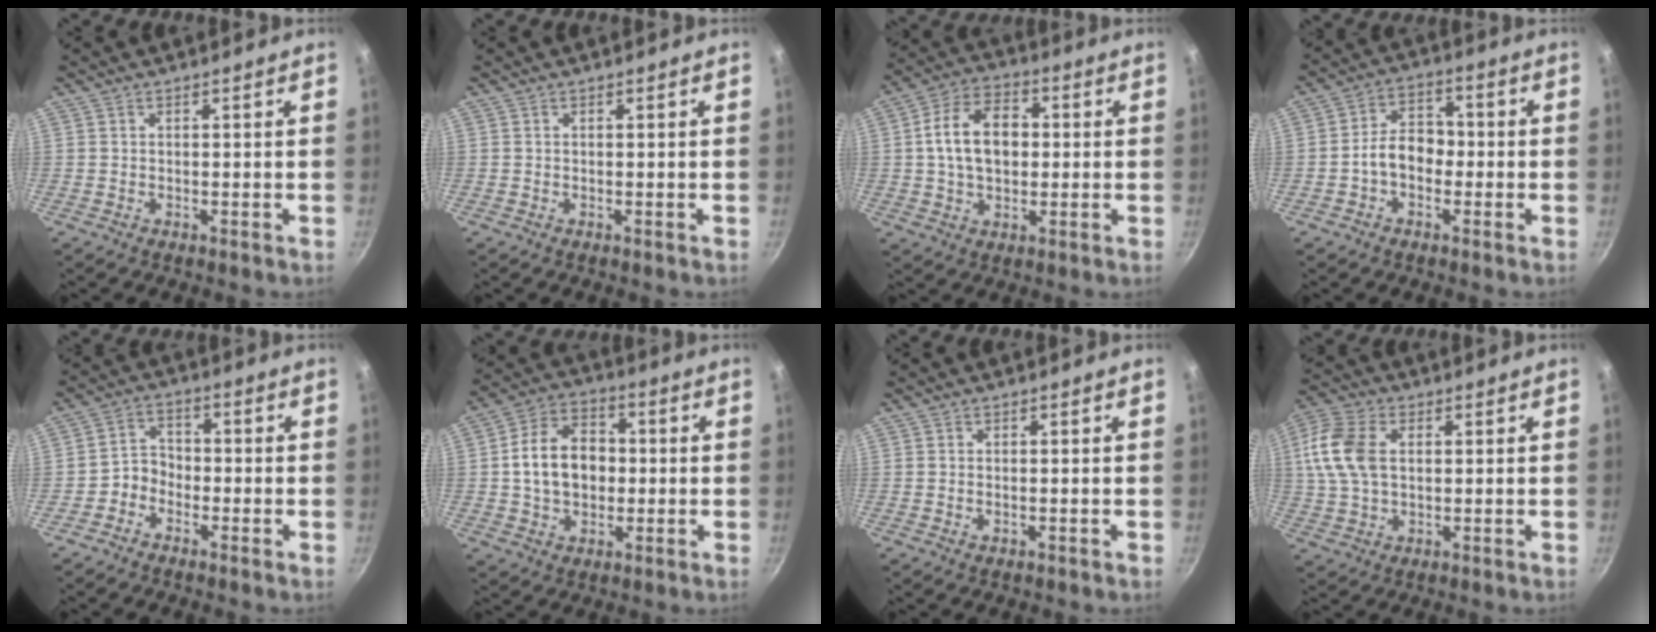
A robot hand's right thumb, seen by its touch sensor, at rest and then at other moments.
{"total": 0.0}
{"total": 12.4, "force": [0.9, 8.5, 9.0], "torque": [-0.128, 0.022, 0.006]}
{"total": 7.0, "force": [-1.6, 5.1, 4.6], "torque": [-0.042, 0.030, -0.038]}
{"total": 4.0, "force": [-2.3, 3.1, 1.3], "torque": [-0.003, 0.032, -0.053]}
{"total": 12.5, "force": [0.0, 9.3, 8.4], "torque": [-0.116, 0.025, -0.008]}
{"total": 0.8, "force": [-0.2, 0.5, 0.6], "torque": [-0.010, 0.002, -0.005]}
{"total": 12.0, "force": [2.0, 7.9, 8.9], "torque": [-0.172, 0.013, 0.030]}